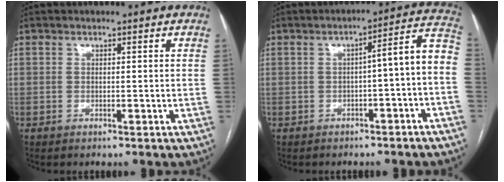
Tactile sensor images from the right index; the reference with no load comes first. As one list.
[{"total": 8.1, "force": [-2.4, 0.8, 7.7], "torque": [-0.087, 0.038, -0.036]}]